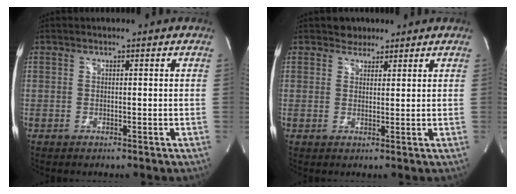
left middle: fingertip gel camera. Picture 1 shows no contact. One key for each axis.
{"total": 2.4, "fx": 1.8, "fy": 1.5, "fz": 0.0, "tx": 0.001, "ty": 0.004, "tz": 0.025}